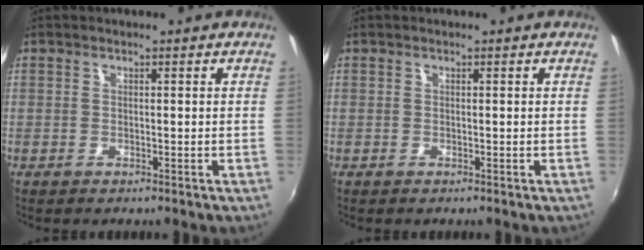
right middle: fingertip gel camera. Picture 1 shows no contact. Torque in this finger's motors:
{"motor_torque": [0.08, -0.24, -0.03, 0.00]}